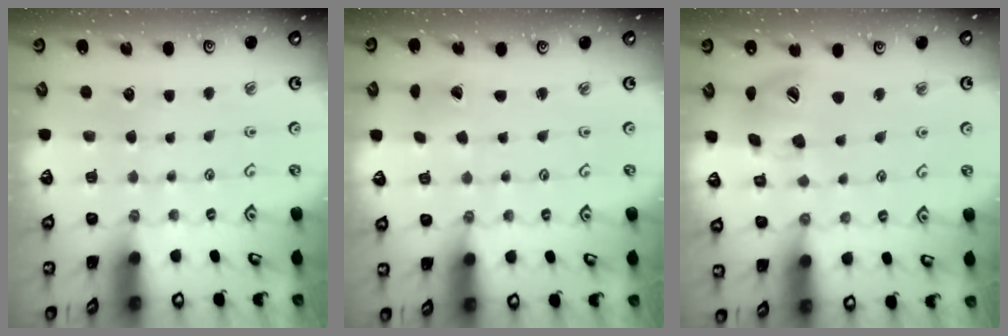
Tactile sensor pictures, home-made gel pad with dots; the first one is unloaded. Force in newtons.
{"total": 1.6, "press": 1.5, "slide": 0.4}
{"total": 14.8, "press": 14.7, "slide": 2.2}